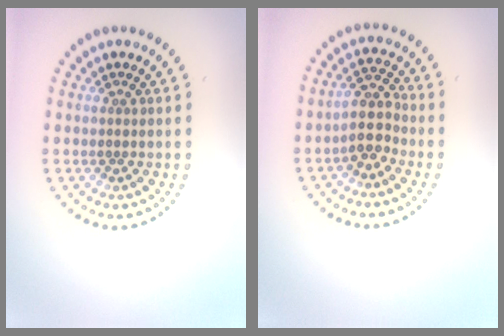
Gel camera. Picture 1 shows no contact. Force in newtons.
{"total": 3.0, "press": 2.6, "slide": 1.4}